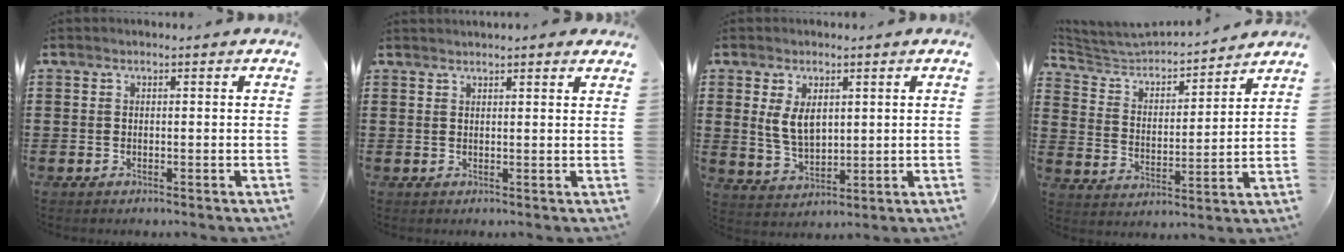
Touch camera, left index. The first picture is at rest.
{"total": 1.5, "force": [1.4, 0.0, 0.4], "torque": [-0.011, 0.001, 0.028]}
{"total": 4.8, "force": [1.8, 2.8, 3.6], "torque": [-0.076, 0.000, 0.029]}
{"total": 3.9, "force": [3.8, 1.0, 0.5], "torque": [-0.038, -0.031, 0.056]}